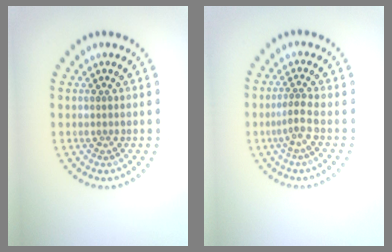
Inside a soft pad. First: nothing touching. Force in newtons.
{"total": 1.9, "press": 1.2, "slide": 1.4}